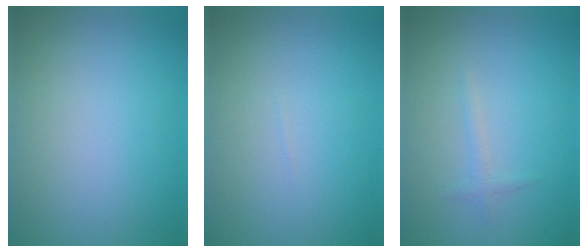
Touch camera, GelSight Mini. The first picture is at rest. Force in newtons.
{"total": 0.0}
{"total": 0.9, "press": 0.9, "slide": 0.0}